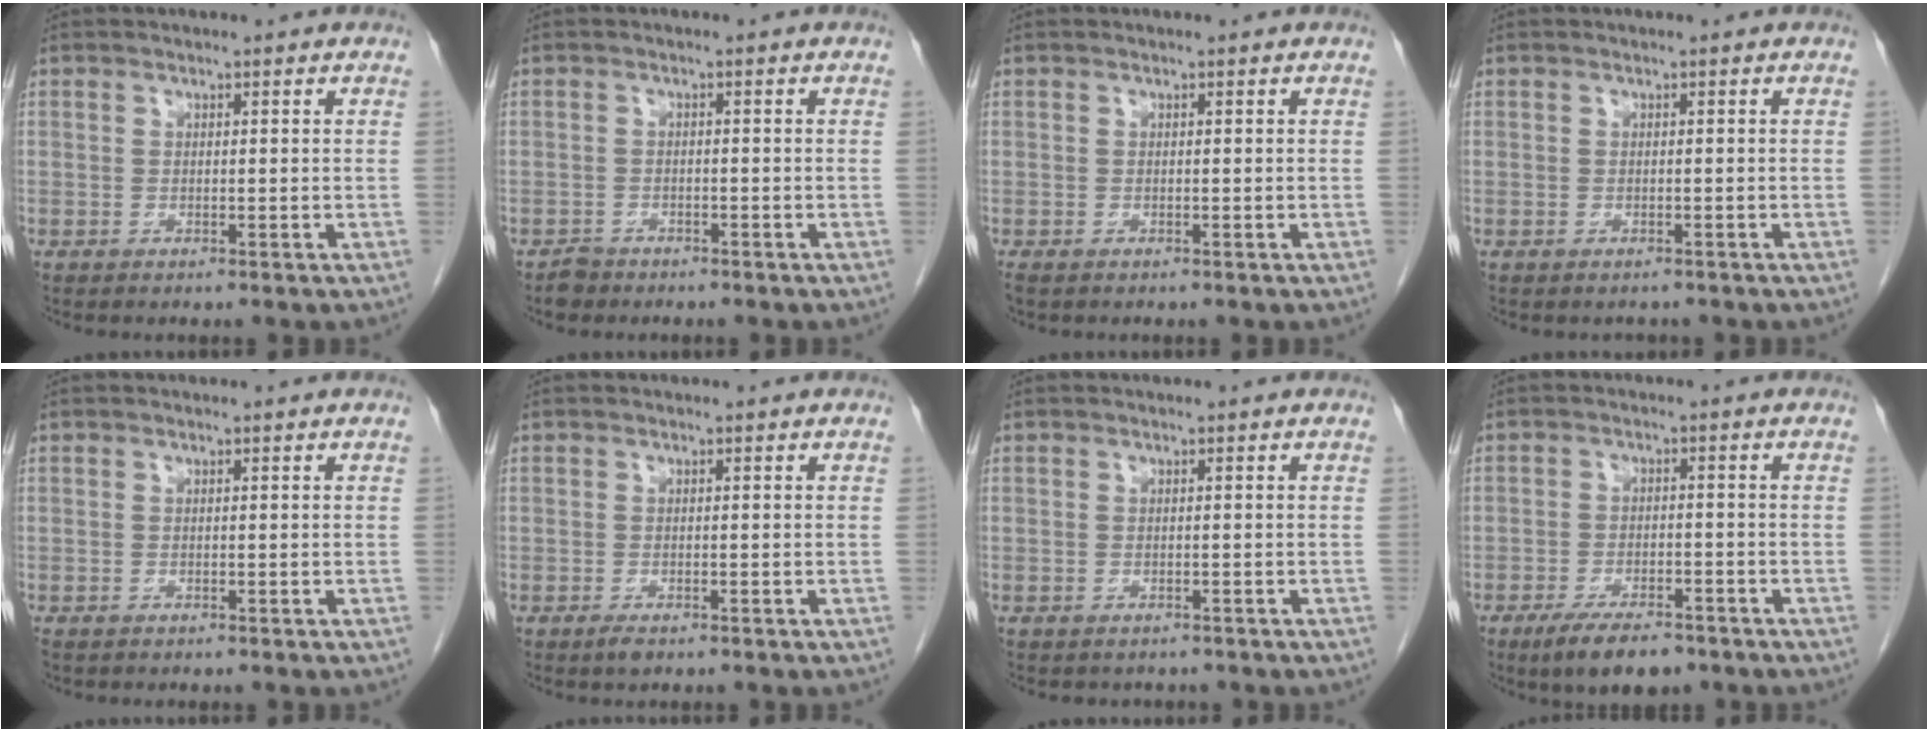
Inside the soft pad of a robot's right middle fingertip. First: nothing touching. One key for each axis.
{"total": 1.9, "fx": -1.5, "fy": 1.0, "fz": 0.1, "tx": -0.009, "ty": 0.003, "tz": -0.026}
{"total": 1.4, "fx": -1.0, "fy": 0.7, "fz": 0.7, "tx": -0.015, "ty": -0.004, "tz": -0.015}
{"total": 0.8, "fx": -0.7, "fy": 0.3, "fz": 0.0, "tx": -0.008, "ty": -0.002, "tz": -0.010}
{"total": 0.8, "fx": -0.6, "fy": 0.4, "fz": 0.3, "tx": -0.008, "ty": -0.001, "tz": -0.009}
{"total": 1.3, "fx": -0.9, "fy": 0.5, "fz": 0.9, "tx": -0.019, "ty": -0.002, "tz": -0.013}
{"total": 1.7, "fx": -1.5, "fy": 0.8, "fz": 0.1, "tx": -0.008, "ty": -0.001, "tz": -0.021}
{"total": 7.4, "fx": -5.4, "fy": 2.6, "fz": 4.4, "tx": -0.076, "ty": -0.008, "tz": -0.087}